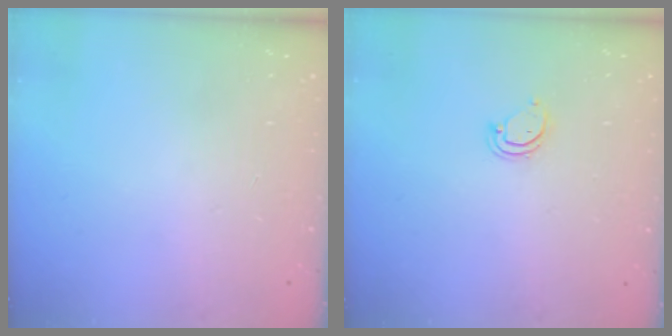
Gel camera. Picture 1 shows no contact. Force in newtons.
{"total": 3.6, "press": 3.6, "slide": 0.2}